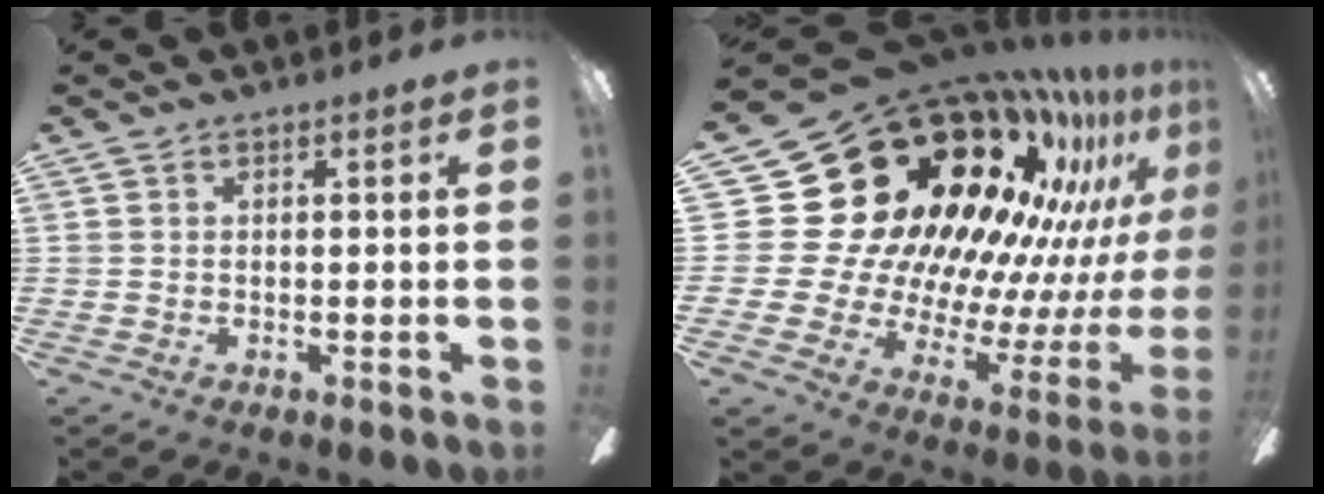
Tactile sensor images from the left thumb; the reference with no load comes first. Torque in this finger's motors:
{"motor_torque": [0.99, 1.91, 1.54, -1.20, 0.19]}